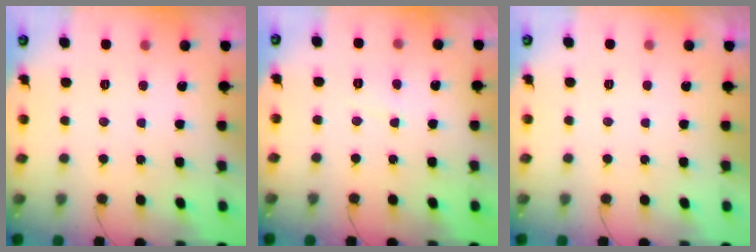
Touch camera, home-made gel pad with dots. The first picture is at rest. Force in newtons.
{"total": 3.9, "press": 3.9, "slide": 0.4}
{"total": 2.2, "press": 2.1, "slide": 0.4}